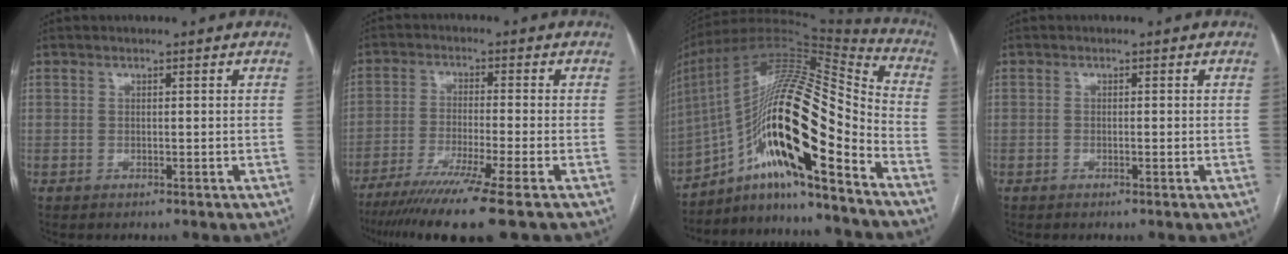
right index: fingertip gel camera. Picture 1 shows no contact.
{"total": 12.7, "force": [-9.3, -1.5, 8.5], "torque": [-0.143, -0.038, -0.150]}
{"total": 23.7, "force": [-11.0, 3.8, 20.6], "torque": [-0.367, 0.010, -0.190]}
{"total": 0.5, "force": [-0.2, 0.1, 0.5], "torque": [-0.009, 0.000, -0.003]}